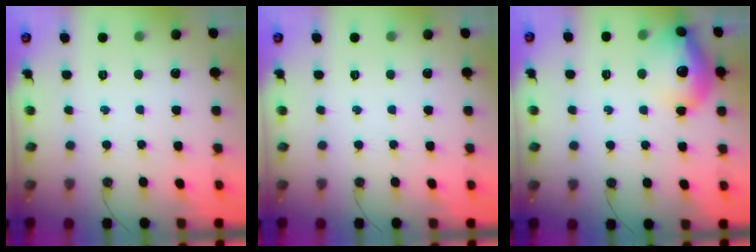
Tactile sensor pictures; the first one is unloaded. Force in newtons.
{"total": 0.0}
{"total": 15.9, "press": 15.8, "slide": 1.1}